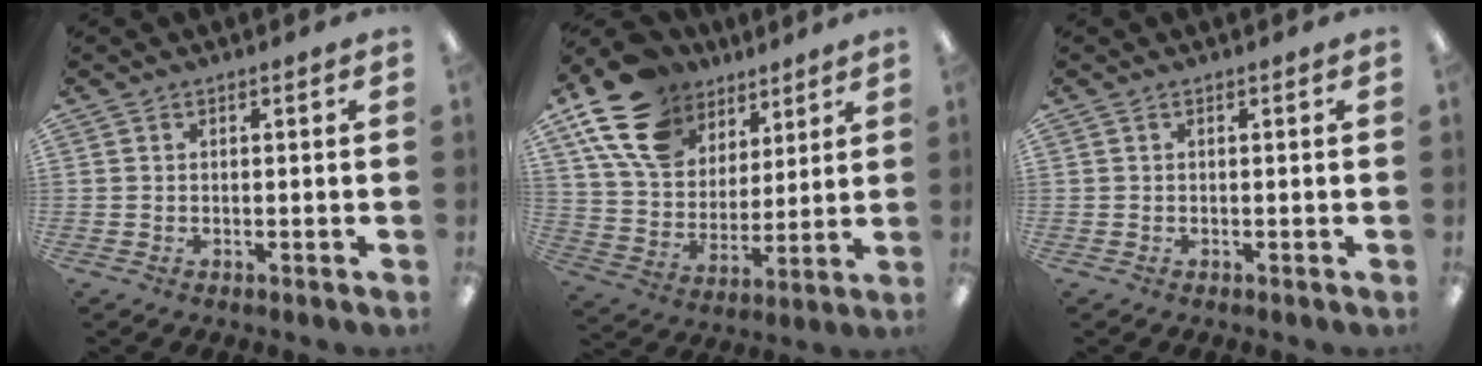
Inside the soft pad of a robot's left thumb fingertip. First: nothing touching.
{"total": 19.7, "force": [11.3, 13.1, 9.4], "torque": [-0.182, -0.041, 0.213]}
{"total": 0.0}